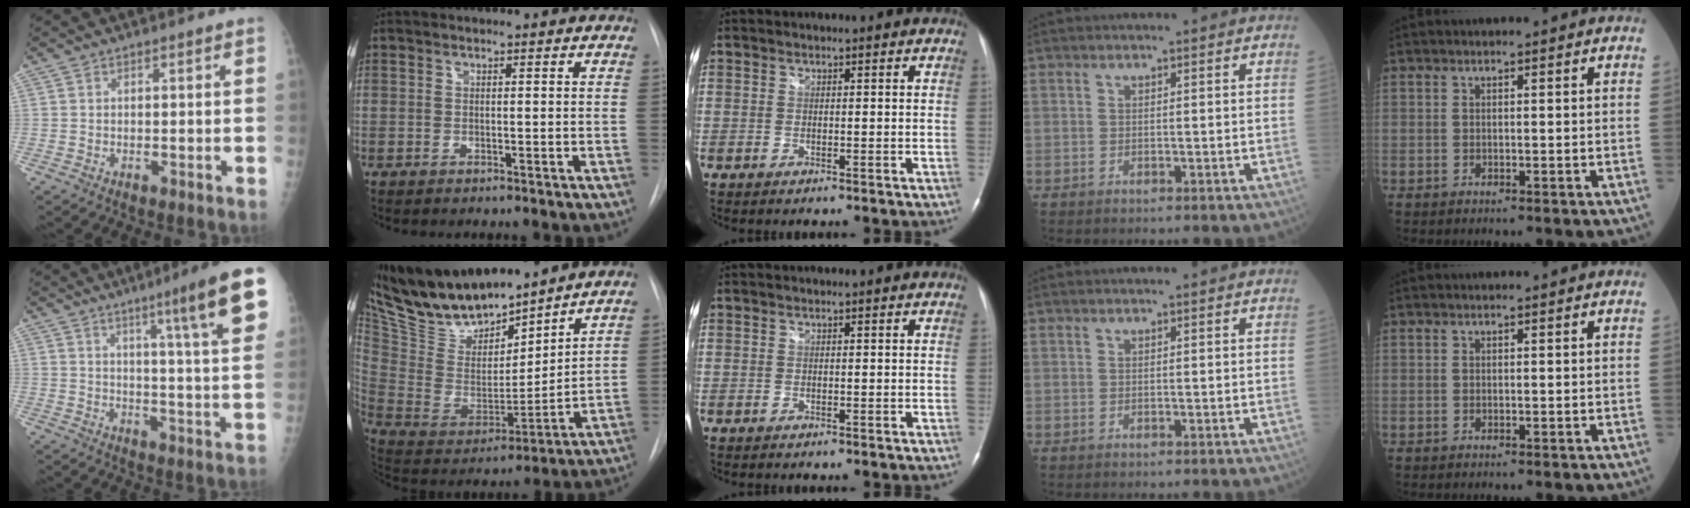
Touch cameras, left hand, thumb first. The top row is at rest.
{"thumb": {"total": 15.8, "force": [8.1, 0.6, 13.5], "torque": [-0.176, -0.033, 0.104]}, "index": {"total": 20.2, "force": [17.7, 4.6, 8.6], "torque": [-0.165, -0.004, 0.332]}}